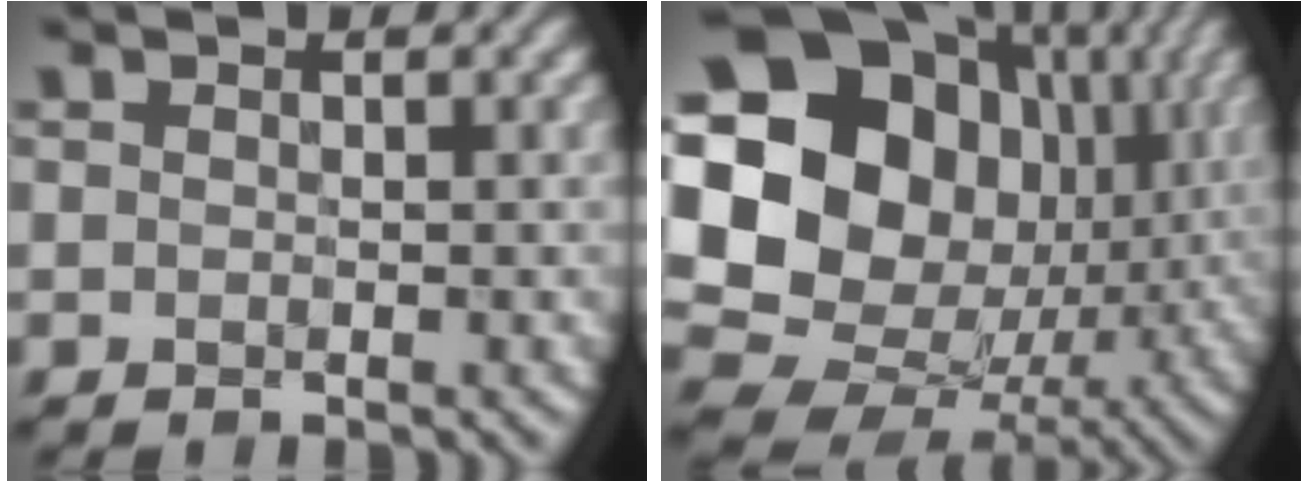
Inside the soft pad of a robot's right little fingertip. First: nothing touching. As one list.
[{"total": 23.6, "force": [3.7, 20.1, 11.7], "torque": [-0.253, 0.027, 0.053]}]